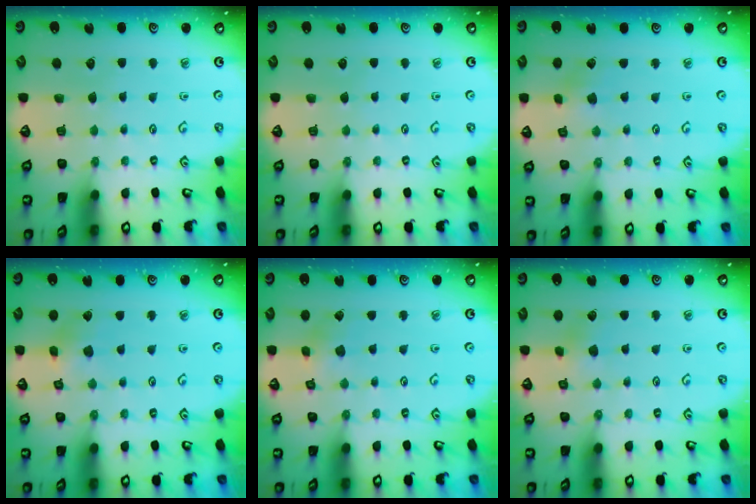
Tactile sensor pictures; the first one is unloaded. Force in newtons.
{"total": 0.0}
{"total": 2.5, "press": 2.5, "slide": 0.4}
{"total": 3.7, "press": 3.7, "slide": 0.5}
{"total": 3.2, "press": 3.2, "slide": 0.2}
{"total": 3.2, "press": 3.2, "slide": 0.4}